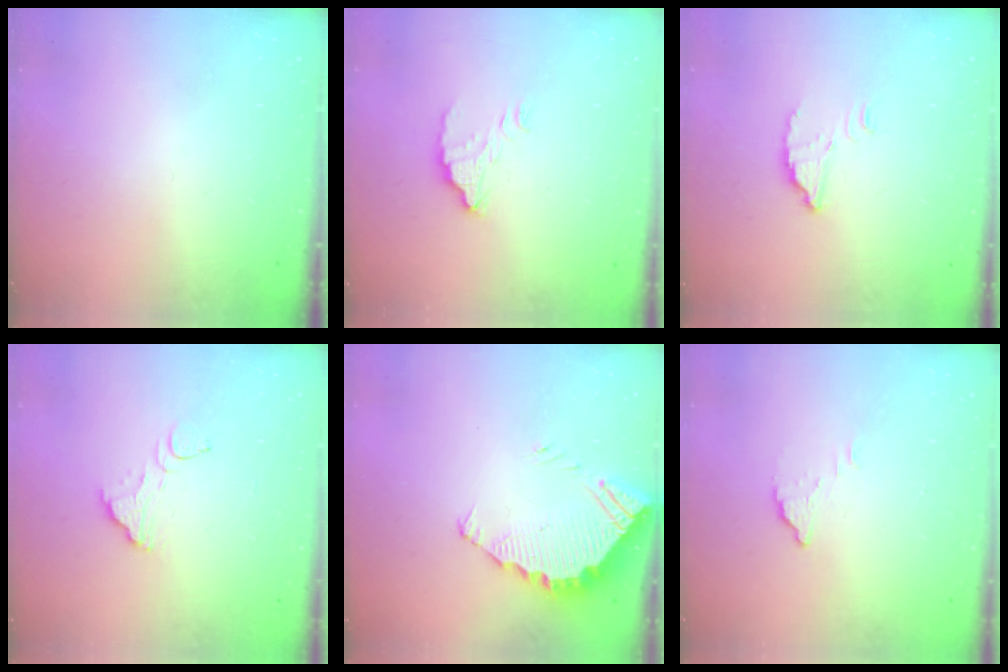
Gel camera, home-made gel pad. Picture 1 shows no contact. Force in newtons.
{"total": 3.8, "press": 3.8, "slide": 0.1}
{"total": 2.5, "press": 2.5, "slide": 0.0}
{"total": 2.6, "press": 2.6, "slide": 0.2}
{"total": 4.4, "press": 4.4, "slide": 0.2}
{"total": 2.8, "press": 2.8, "slide": 0.1}